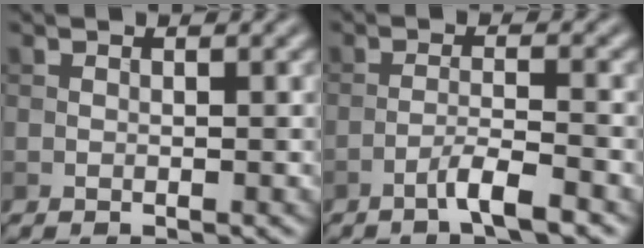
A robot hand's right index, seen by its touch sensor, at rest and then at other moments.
{"total": 3.0, "force": [-2.0, 0.1, 2.2], "torque": [-0.036, 0.009, -0.045]}